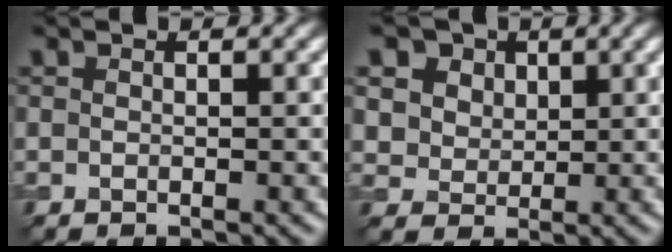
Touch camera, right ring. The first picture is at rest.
{"total": 7.8, "force": [4.2, 5.7, 3.3], "torque": [-0.080, 0.006, 0.065]}